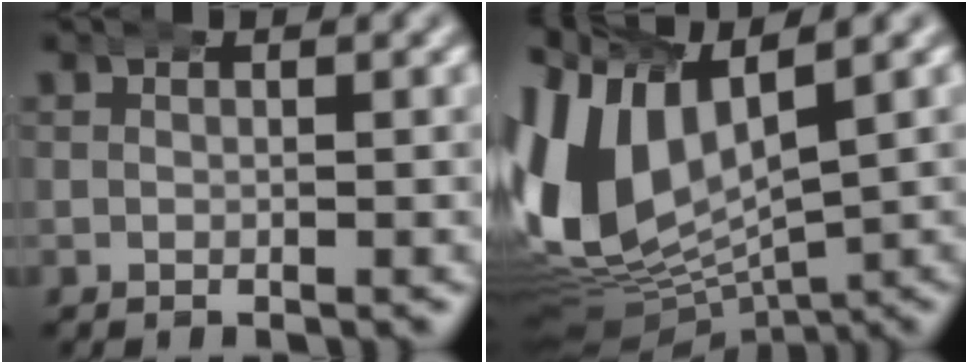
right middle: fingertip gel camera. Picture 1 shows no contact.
{"total": 13.6, "force": [1.4, 10.2, 9.0], "torque": [-0.213, -0.025, 0.035]}